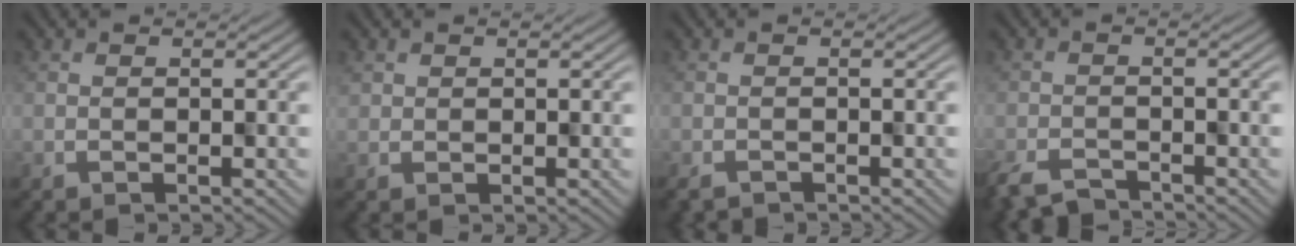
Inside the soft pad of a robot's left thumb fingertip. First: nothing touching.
{"total": 0.9, "force": [0.3, 0.8, -0.3], "torque": [0.004, -0.002, 0.006]}
{"total": 1.8, "force": [-1.7, 0.5, 0.3], "torque": [-0.008, -0.007, -0.030]}
{"total": 4.5, "force": [-4.0, 1.7, 1.3], "torque": [-0.026, -0.008, -0.078]}